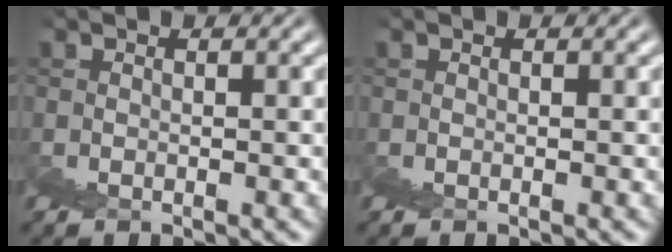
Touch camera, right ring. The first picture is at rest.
{"total": 0.0}